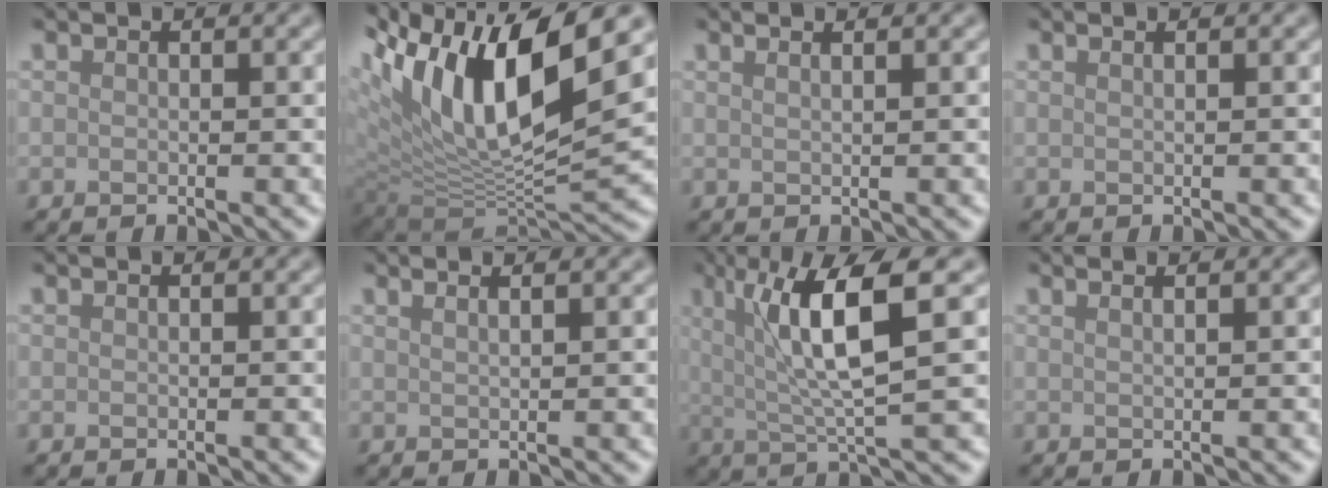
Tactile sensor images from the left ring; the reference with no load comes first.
{"total": 14.7, "force": [5.6, 5.7, 12.4], "torque": [-0.237, 0.007, 0.098]}
{"total": 2.5, "force": [1.5, 1.2, 1.7], "torque": [0.001, 0.006, -0.010]}
{"total": 1.2, "force": [0.7, 0.6, 0.8], "torque": [-0.001, -0.004, -0.001]}
{"total": 0.0}
{"total": 2.9, "force": [1.7, 1.3, 1.9], "torque": [-0.002, 0.012, -0.009]}
{"total": 7.5, "force": [1.9, 1.4, 7.1], "torque": [-0.129, 0.003, 0.035]}
{"total": 2.2, "force": [1.3, 1.1, 1.5], "torque": [0.001, 0.001, -0.010]}